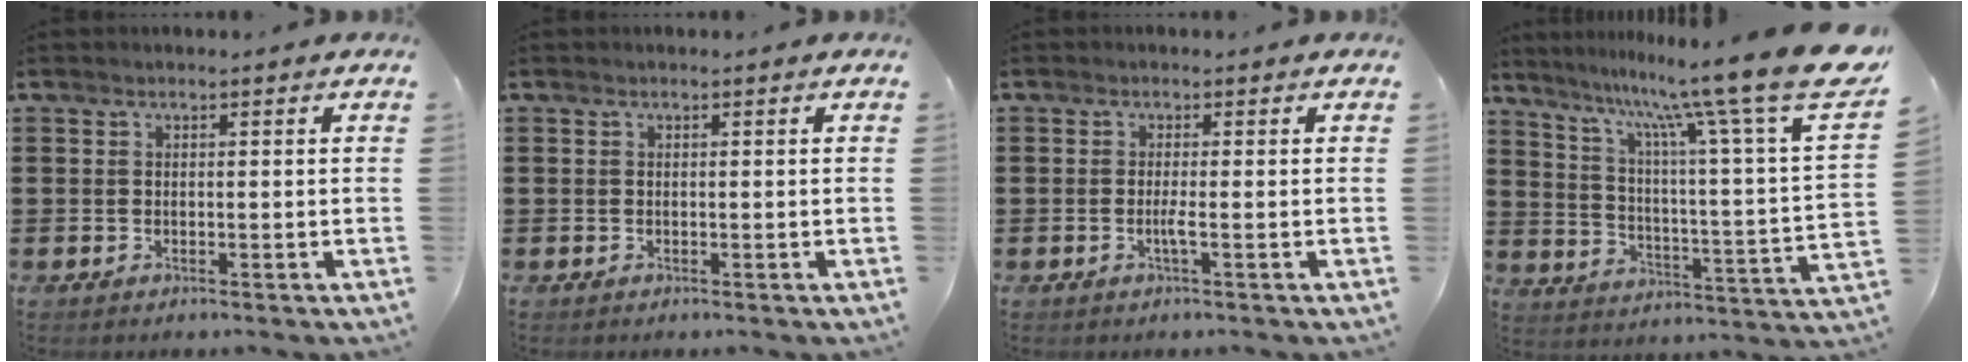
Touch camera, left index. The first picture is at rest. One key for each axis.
{"total": 0.0}
{"total": 1.8, "fx": -0.5, "fy": -0.3, "fz": 1.8, "tx": -0.038, "ty": -0.007, "tz": -0.012}
{"total": 14.7, "fx": 11.6, "fy": -0.8, "fz": 9.0, "tx": -0.187, "ty": -0.079, "tz": 0.182}